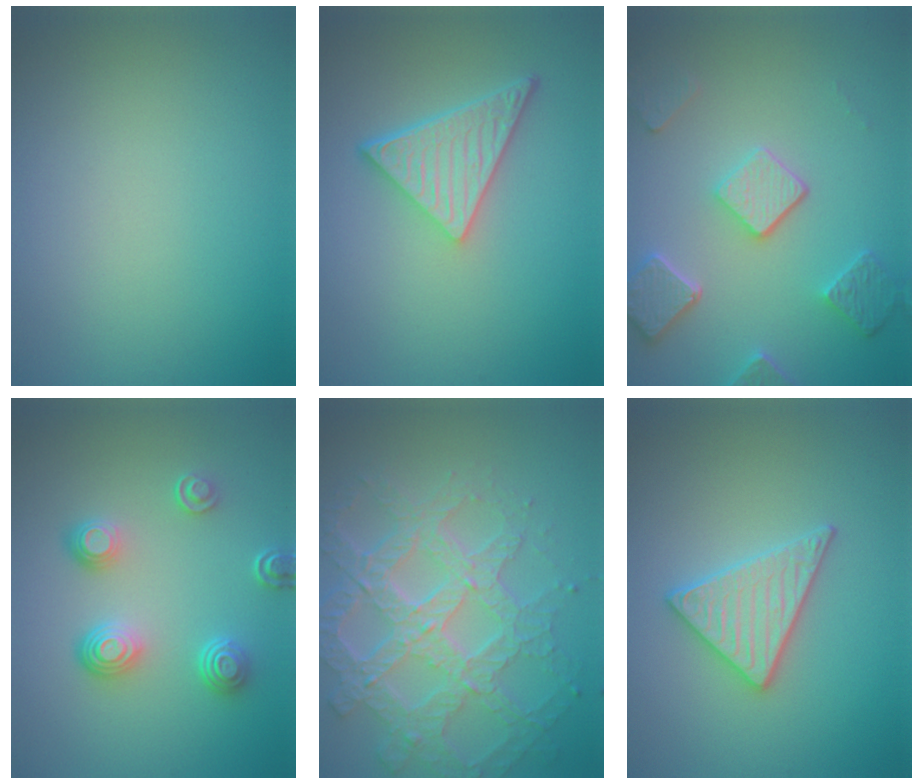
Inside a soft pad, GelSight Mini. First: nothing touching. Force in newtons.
{"total": 5.1, "press": 3.7, "slide": 3.5}
{"total": 5.3, "press": 4.1, "slide": 3.4}
{"total": 3.7, "press": 2.9, "slide": 2.3}
{"total": 7.7, "press": 5.8, "slide": 5.1}
{"total": 3.0, "press": 3.0, "slide": 0.5}